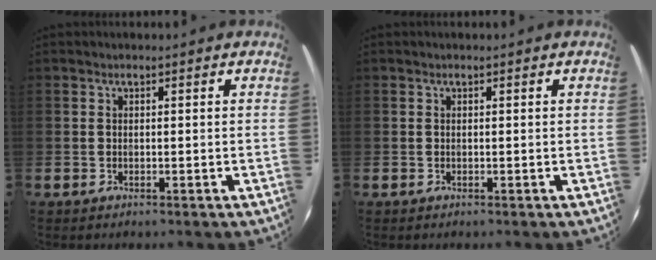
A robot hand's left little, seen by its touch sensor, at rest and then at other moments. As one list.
[{"total": 0.0}]